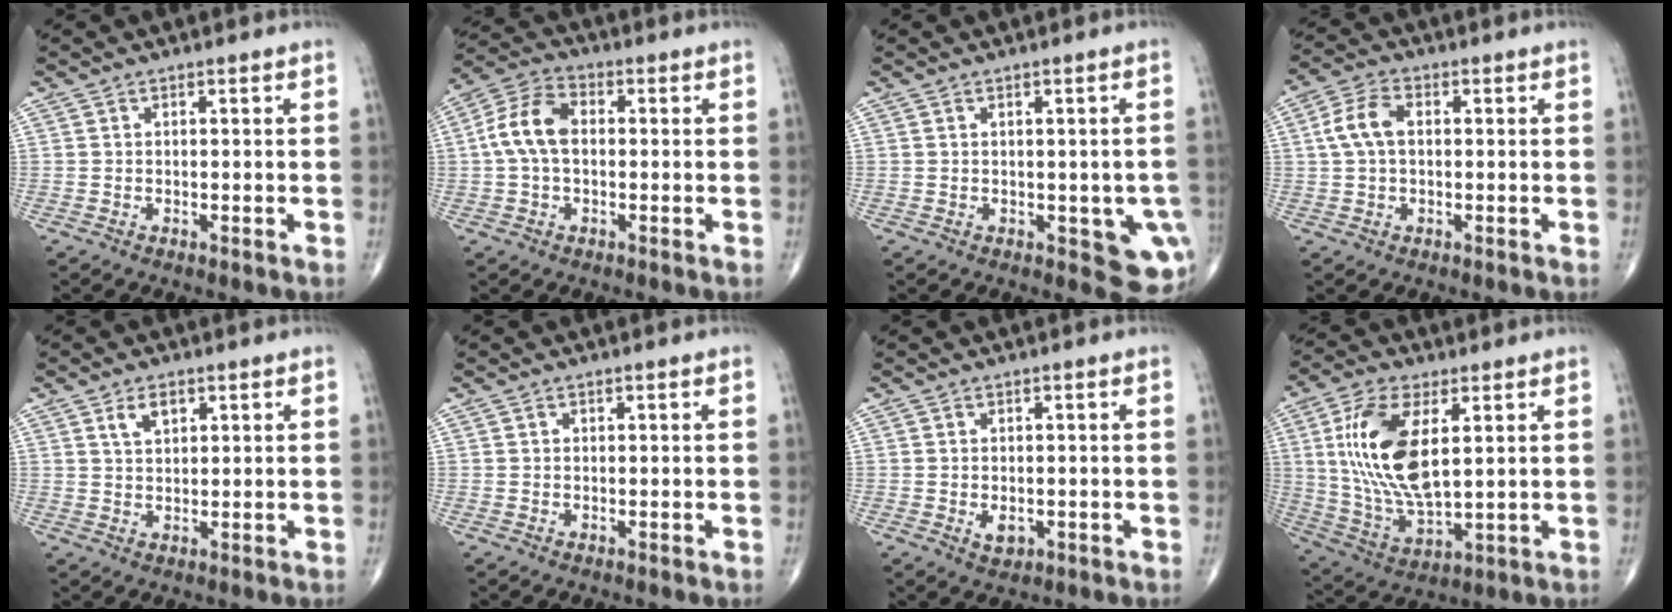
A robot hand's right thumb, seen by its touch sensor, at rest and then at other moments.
{"total": 8.8, "force": [0.3, 5.6, 6.8], "torque": [-0.137, 0.027, -0.003]}
{"total": 7.0, "force": [-1.3, 3.5, 5.9], "torque": [-0.034, -0.006, -0.009]}
{"total": 6.3, "force": [0.8, 3.8, 4.9], "torque": [-0.106, 0.019, 0.010]}
{"total": 3.7, "force": [1.9, 2.0, 2.4], "torque": [-0.035, -0.007, 0.037]}
{"total": 0.0}
{"total": 2.5, "force": [-0.5, 1.7, 1.8], "torque": [-0.022, -0.002, -0.003]}
{"total": 17.1, "force": [3.9, 7.9, 14.6], "torque": [-0.292, -0.017, 0.083]}